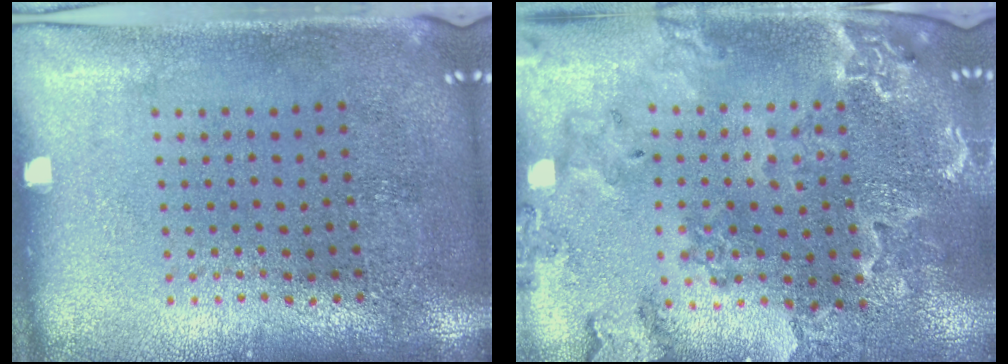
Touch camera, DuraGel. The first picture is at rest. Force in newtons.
{"total": 1.9, "press": 1.9, "slide": 0.3}